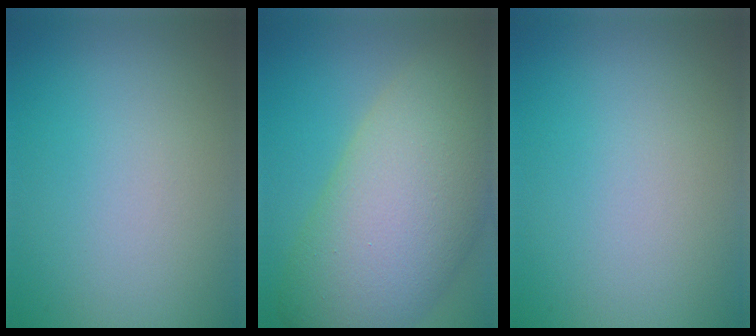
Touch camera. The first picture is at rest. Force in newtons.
{"total": 14.4, "press": 14.4, "slide": 0.8}
{"total": 0.0}